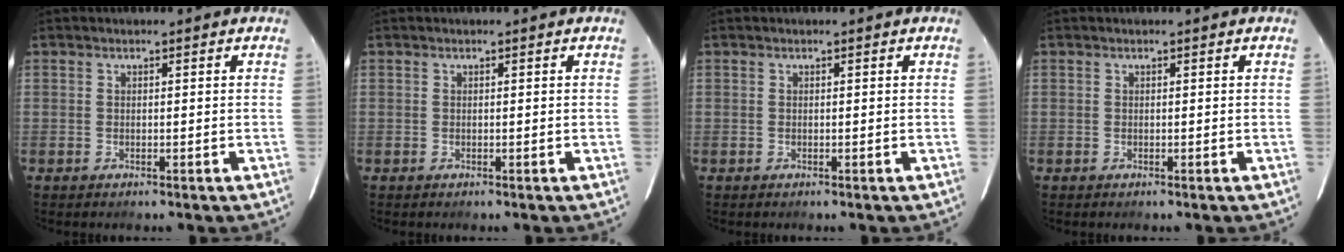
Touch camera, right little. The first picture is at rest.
{"total": 0.0}
{"total": 0.0}
{"total": 0.0}